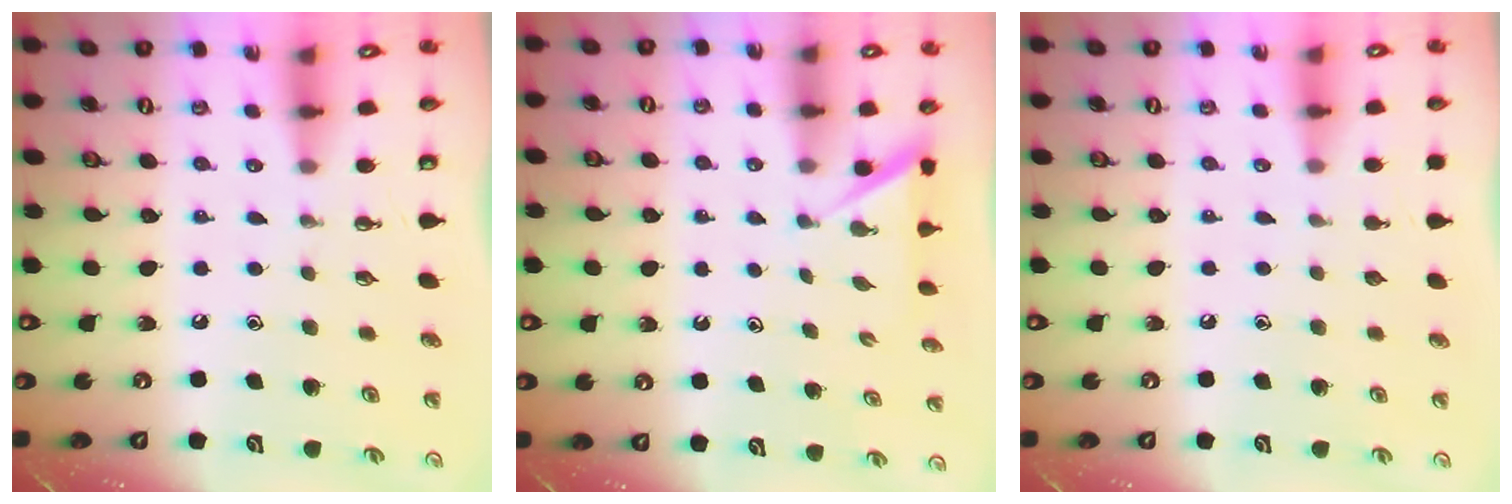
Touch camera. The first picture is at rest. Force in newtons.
{"total": 2.4, "press": 2.4, "slide": 0.3}
{"total": 0.0}